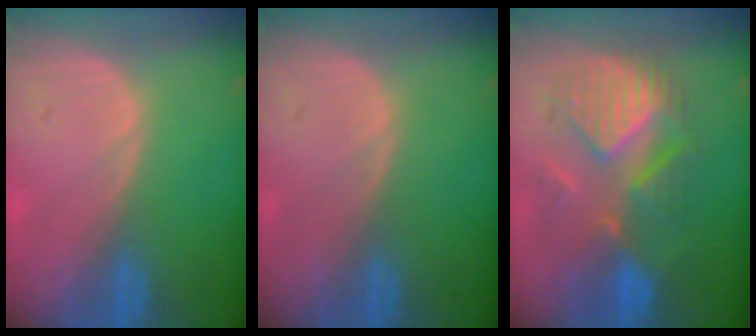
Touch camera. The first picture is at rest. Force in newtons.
{"total": 0.0}
{"total": 9.4, "press": 9.3, "slide": 1.6}